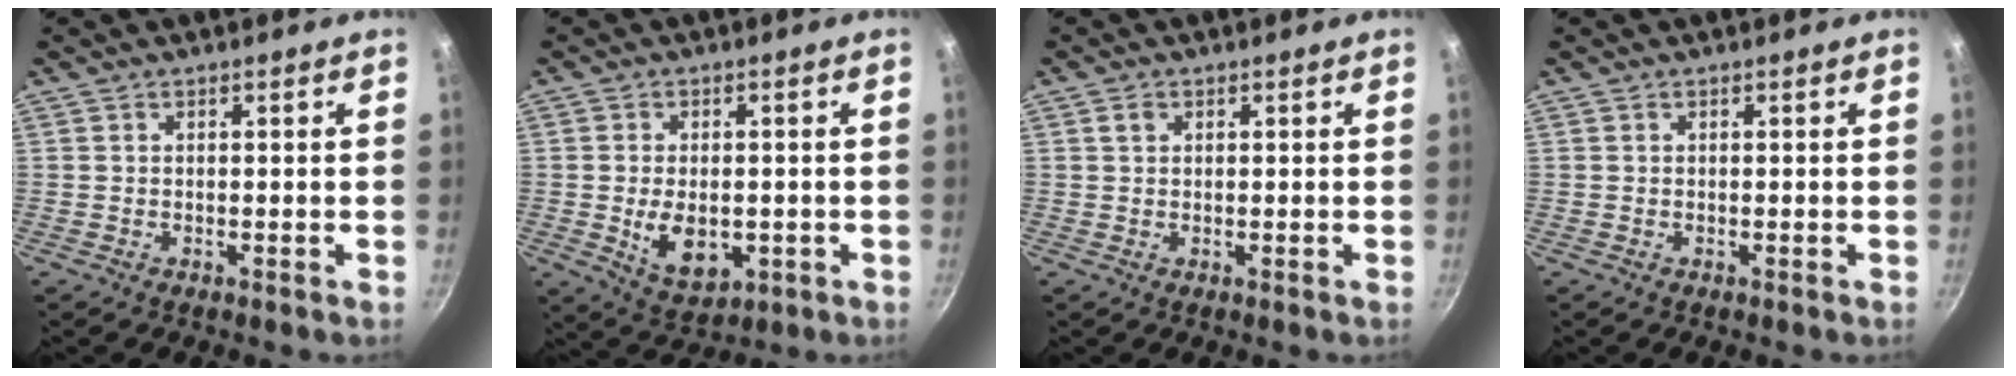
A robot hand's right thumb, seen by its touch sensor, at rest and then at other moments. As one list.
[{"total": 8.5, "force": [-1.3, 5.4, 6.5], "torque": [-0.095, -0.007, -0.004]}, {"total": 1.5, "force": [0.6, 1.1, 0.7], "torque": [-0.009, 0.003, 0.009]}, {"total": 0.0}]